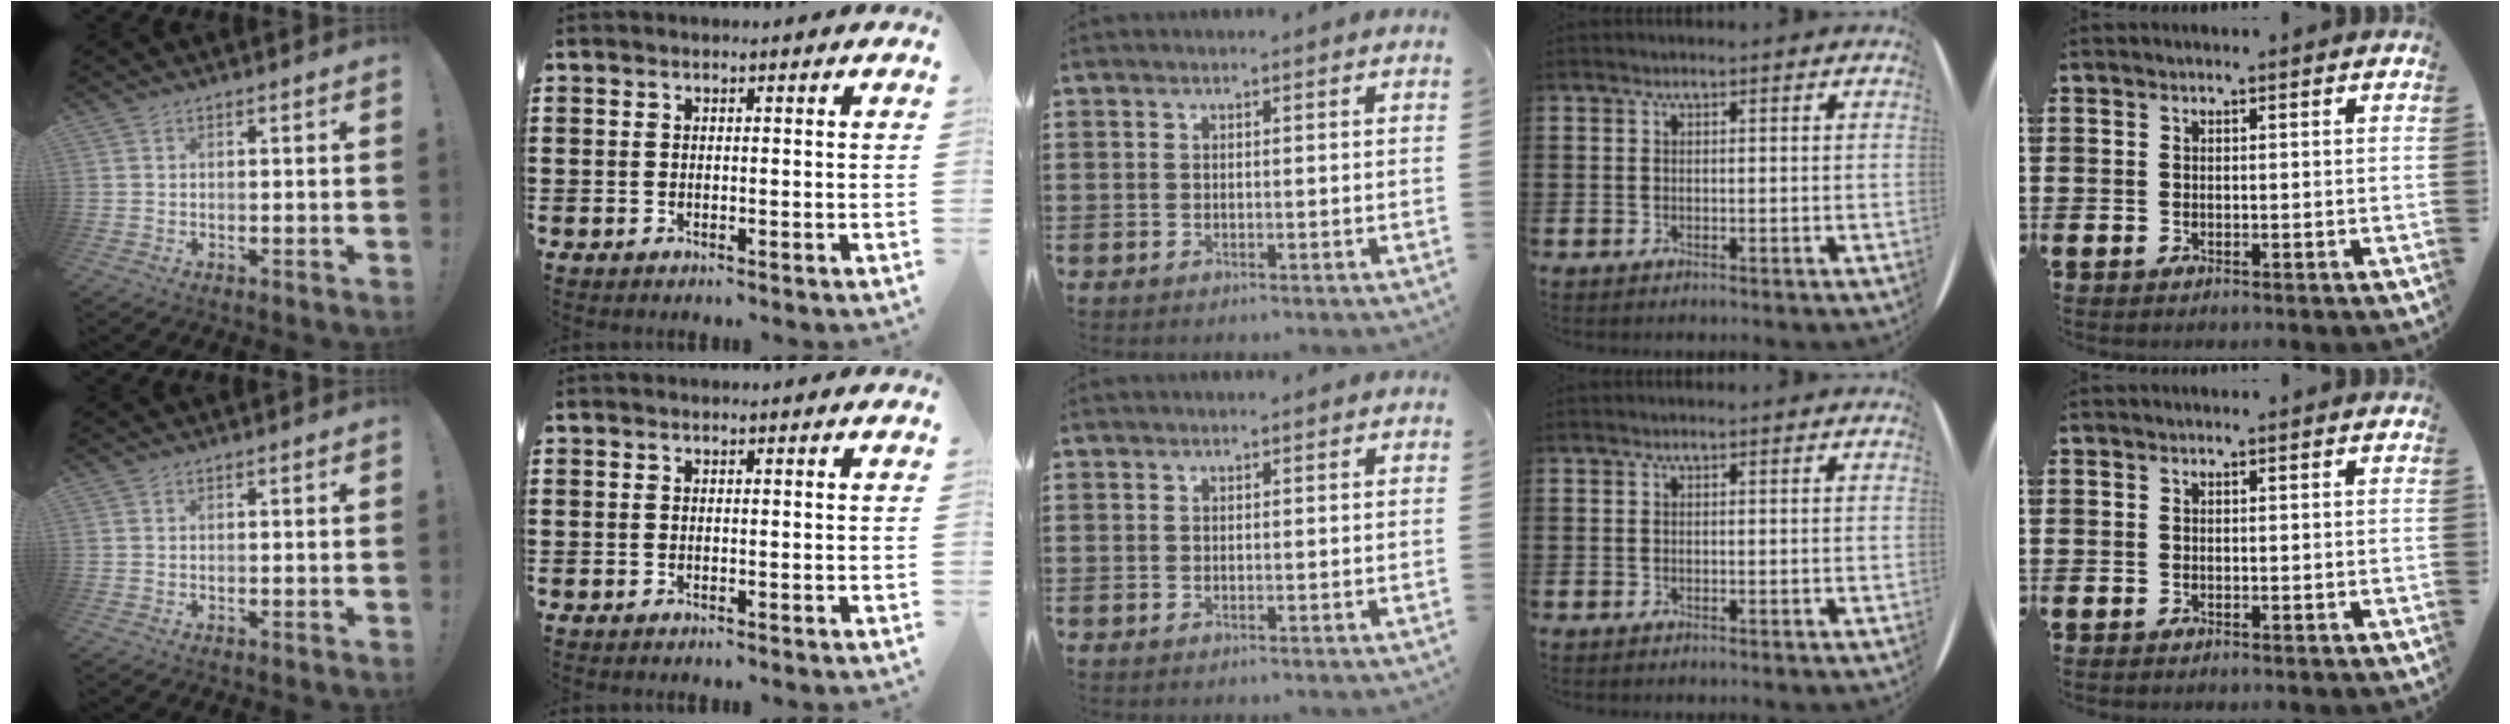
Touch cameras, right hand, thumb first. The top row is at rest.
{}